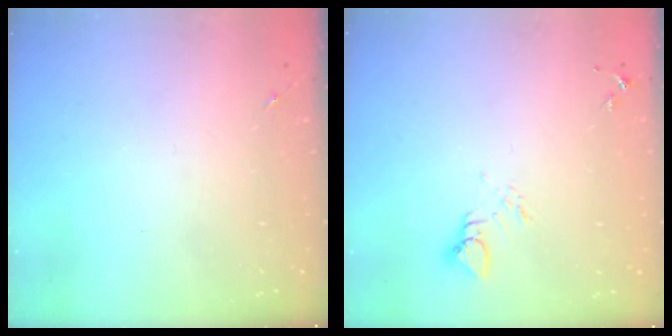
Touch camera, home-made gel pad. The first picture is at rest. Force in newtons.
{"total": 3.7, "press": 3.7, "slide": 0.1}